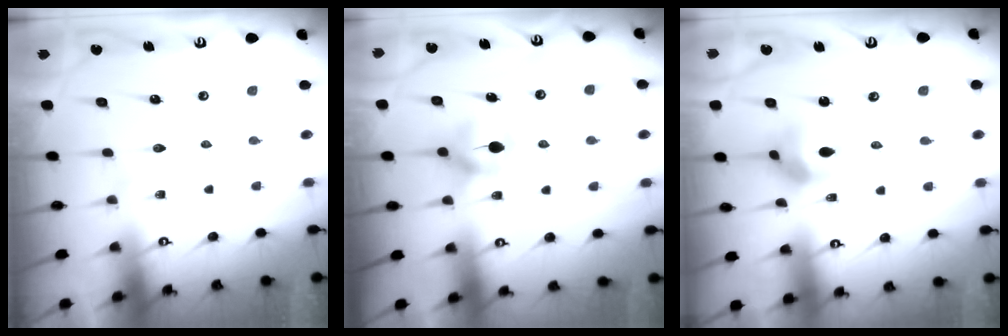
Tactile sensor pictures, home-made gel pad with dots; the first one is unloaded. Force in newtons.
{"total": 6.8, "press": 6.8, "slide": 0.7}
{"total": 7.7, "press": 7.7, "slide": 0.5}